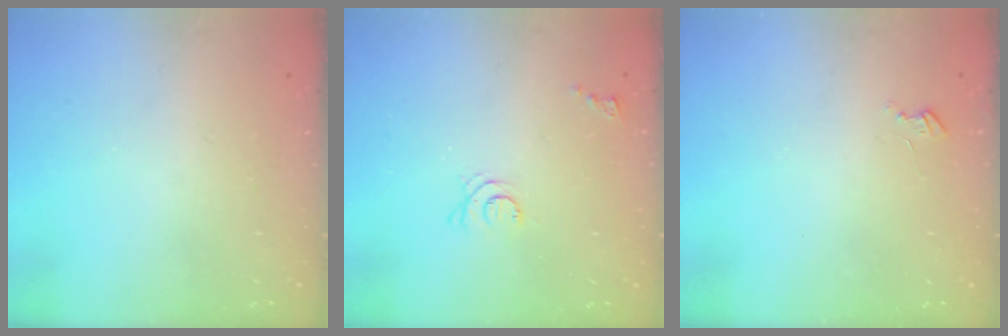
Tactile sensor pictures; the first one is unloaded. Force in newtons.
{"total": 7.0, "press": 6.9, "slide": 1.1}
{"total": 2.7, "press": 2.7, "slide": 0.3}